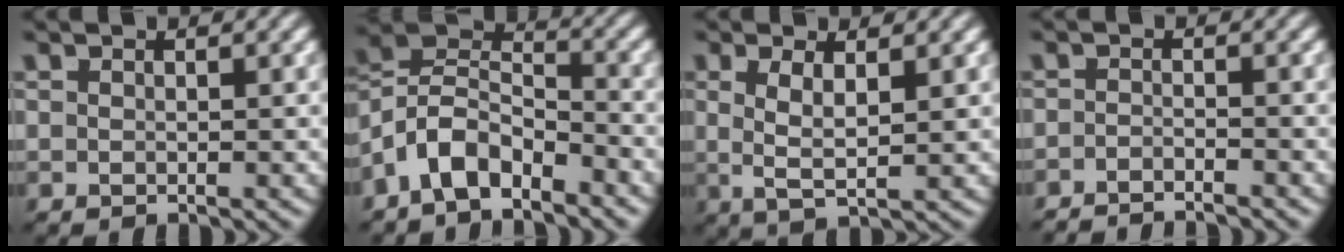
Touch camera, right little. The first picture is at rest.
{"total": 8.4, "force": [-1.3, 6.9, 4.7], "torque": [-0.100, -0.022, -0.027]}
{"total": 3.5, "force": [0.3, 1.3, 3.2], "torque": [-0.063, -0.008, 0.011]}
{"total": 3.1, "force": [-3.1, -0.1, -0.1], "torque": [0.004, -0.015, -0.049]}